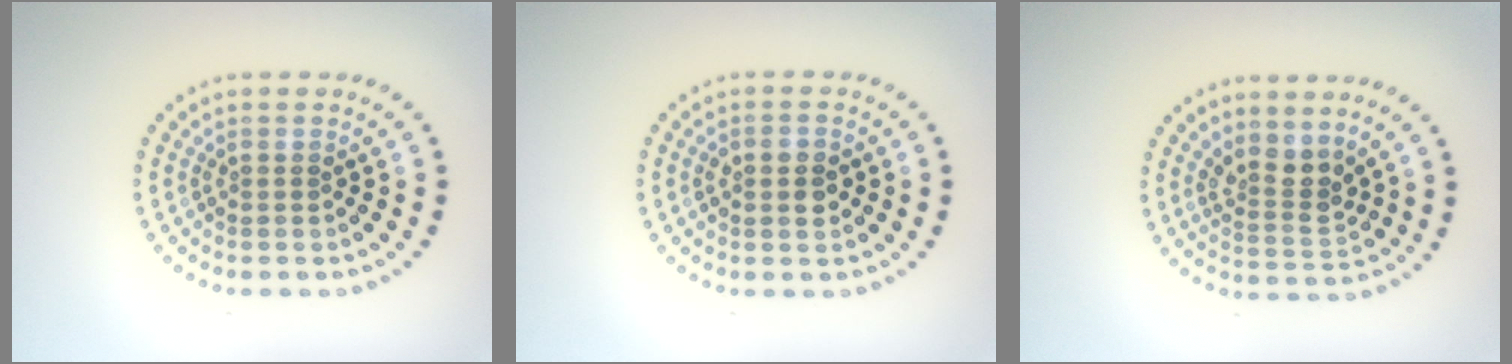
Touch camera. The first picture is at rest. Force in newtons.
{"total": 2.8, "press": 2.8, "slide": 0.1}
{"total": 2.7, "press": 2.2, "slide": 1.6}